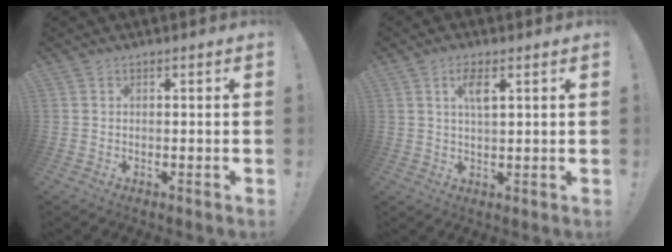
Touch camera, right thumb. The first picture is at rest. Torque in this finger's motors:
{"motor_torque": [0.05, 0.08, -0.03, 0.07, 0.06]}